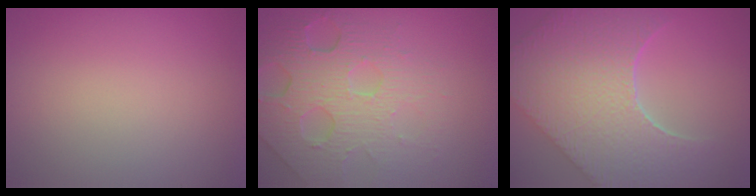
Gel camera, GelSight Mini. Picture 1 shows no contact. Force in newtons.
{"total": 7.9, "press": 5.3, "slide": 5.8}
{"total": 9.8, "press": 7.2, "slide": 6.6}